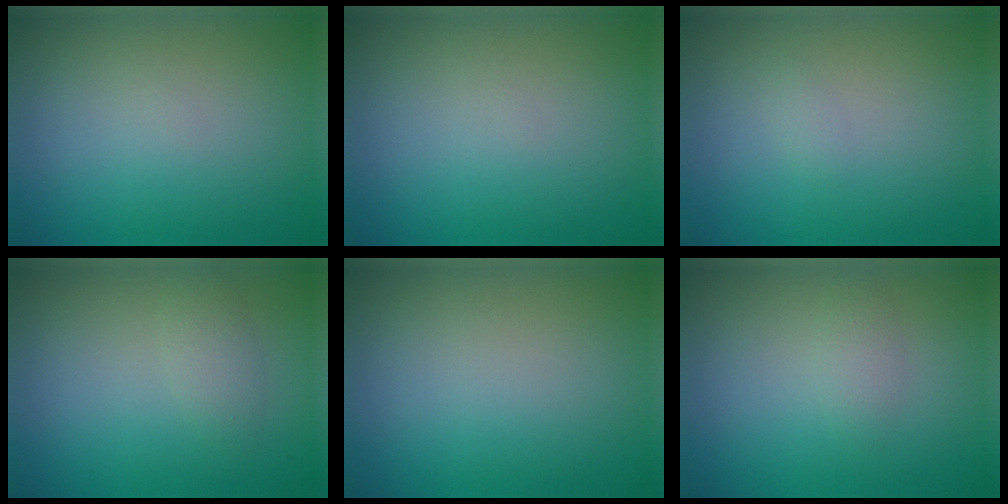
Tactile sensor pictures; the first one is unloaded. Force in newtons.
{"total": 0.0}
{"total": 0.6, "press": 0.6, "slide": 0.0}
{"total": 1.5, "press": 1.5, "slide": 0.2}
{"total": 0.0}
{"total": 1.2, "press": 1.2, "slide": 0.1}